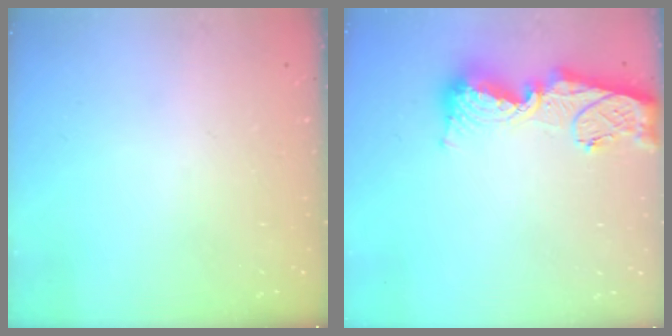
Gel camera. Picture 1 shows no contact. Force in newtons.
{"total": 14.6, "press": 14.5, "slide": 1.4}